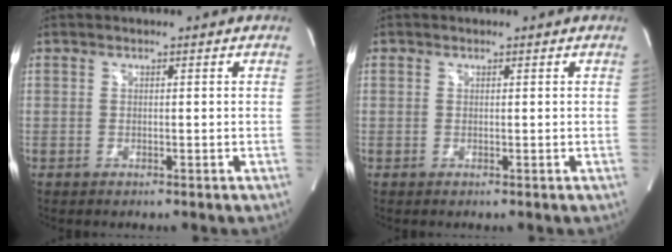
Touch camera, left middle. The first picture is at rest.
{"total": 0.0}